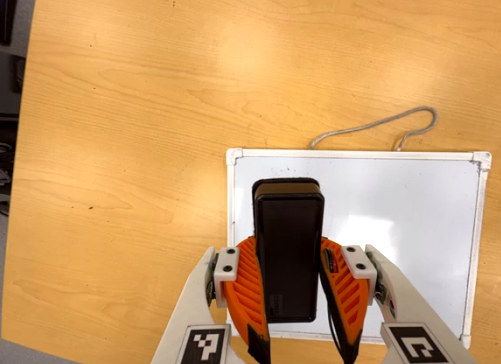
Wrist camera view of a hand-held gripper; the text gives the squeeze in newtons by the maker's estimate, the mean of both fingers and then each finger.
{"total": 7.6, "left": 6.7, "right": 8.4}